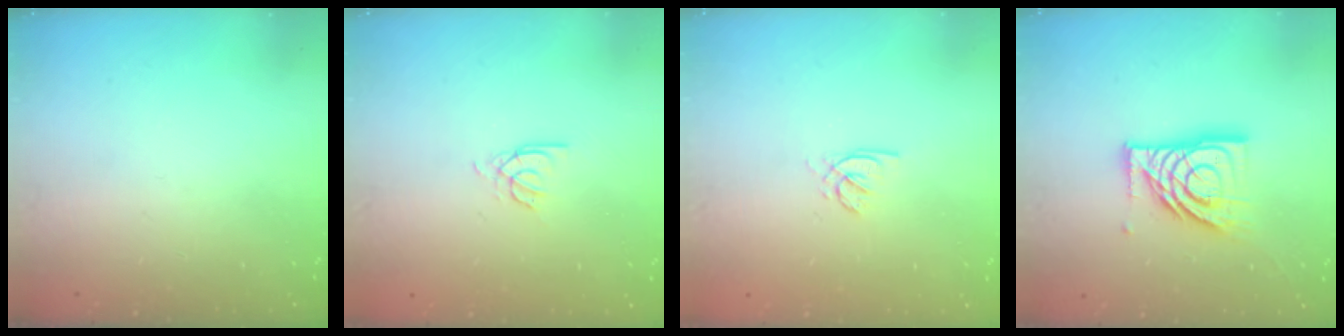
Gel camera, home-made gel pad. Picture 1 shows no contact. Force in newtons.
{"total": 2.6, "press": 2.6, "slide": 0.2}
{"total": 1.9, "press": 1.8, "slide": 0.4}
{"total": 15.1, "press": 14.9, "slide": 1.9}